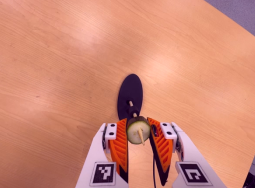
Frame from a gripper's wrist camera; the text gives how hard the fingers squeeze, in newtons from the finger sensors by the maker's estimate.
{"total": 8.4, "left": 8.1, "right": 8.7}